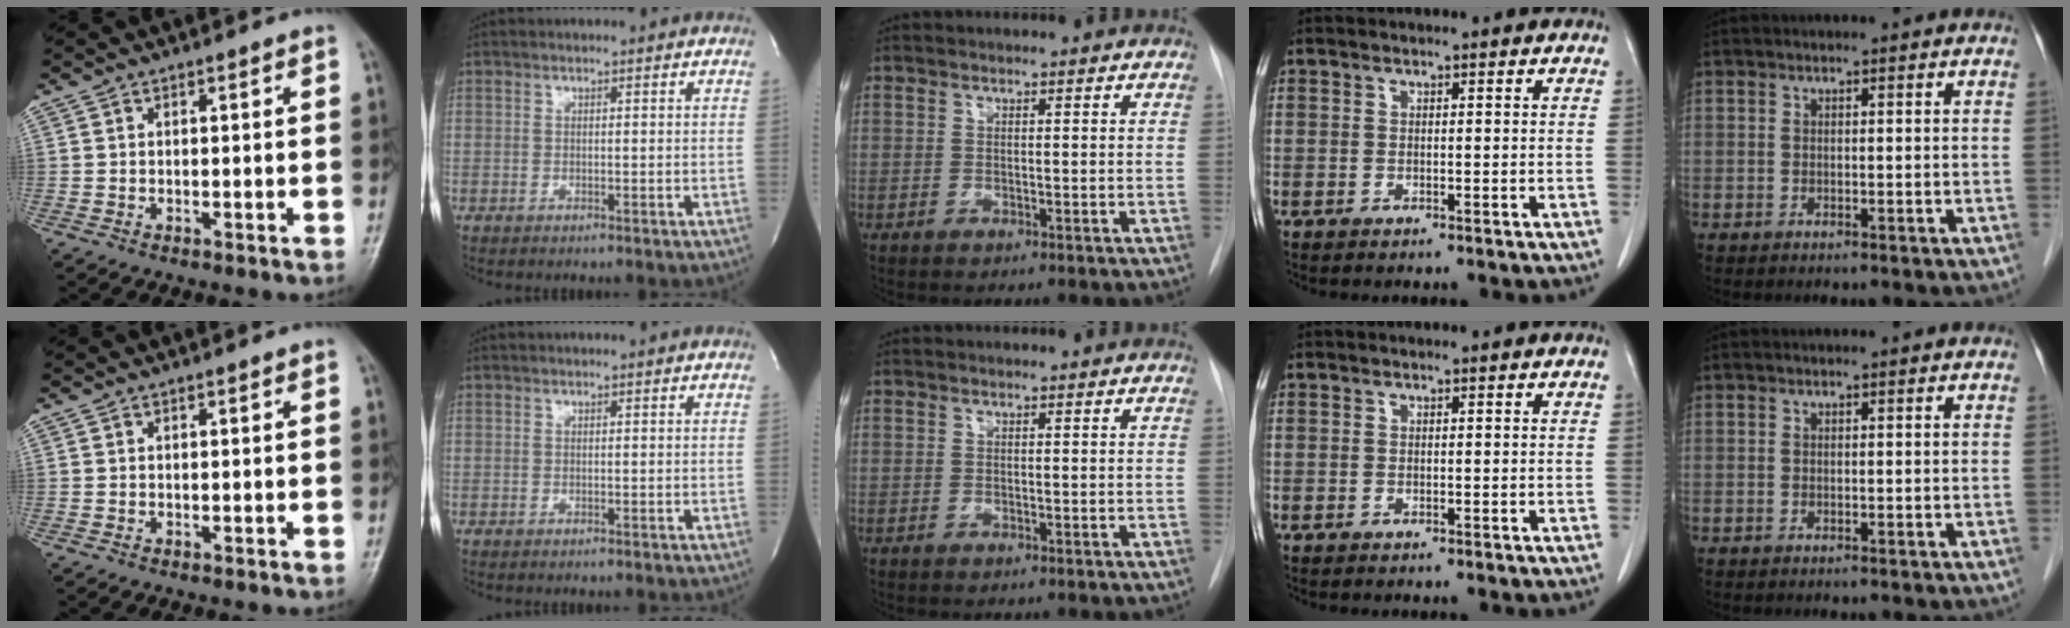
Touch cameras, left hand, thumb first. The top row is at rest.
{}